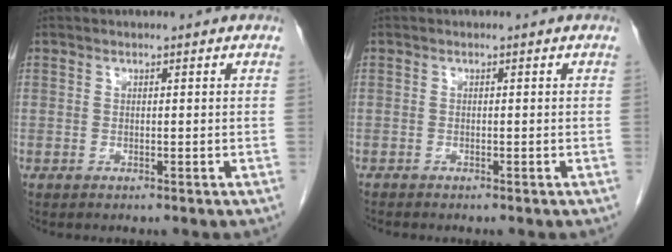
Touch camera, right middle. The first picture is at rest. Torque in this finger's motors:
{"motor_torque": [0.91, -0.84, 0.02, -0.01]}